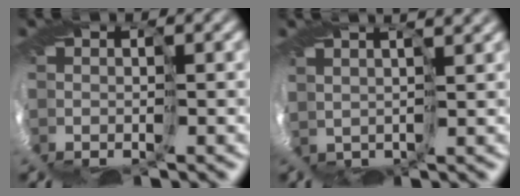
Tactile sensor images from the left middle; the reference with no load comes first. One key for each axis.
{"total": 4.7, "fx": 3.7, "fy": 1.6, "fz": 2.3, "tx": -0.038, "ty": 0.035, "tz": 0.046}